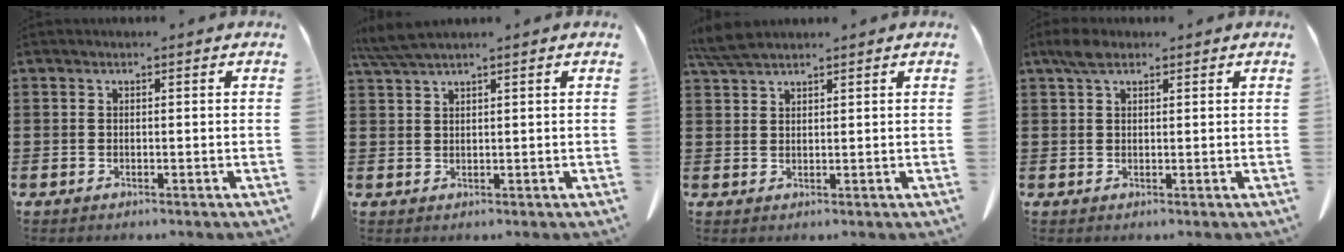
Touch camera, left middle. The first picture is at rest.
{"total": 3.4, "force": [2.8, 0.0, 2.0], "torque": [-0.047, -0.003, 0.054]}
{"total": 3.7, "force": [3.1, 0.6, 1.8], "torque": [-0.045, -0.002, 0.061]}
{"total": 2.8, "force": [1.8, 1.3, 1.8], "torque": [-0.042, 0.005, 0.033]}